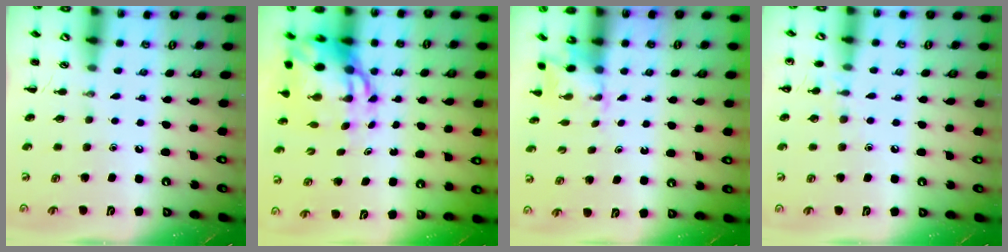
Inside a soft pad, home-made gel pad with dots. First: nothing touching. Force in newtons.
{"total": 10.2, "press": 9.9, "slide": 2.6}
{"total": 1.7, "press": 1.6, "slide": 0.5}
{"total": 7.4, "press": 7.1, "slide": 2.1}